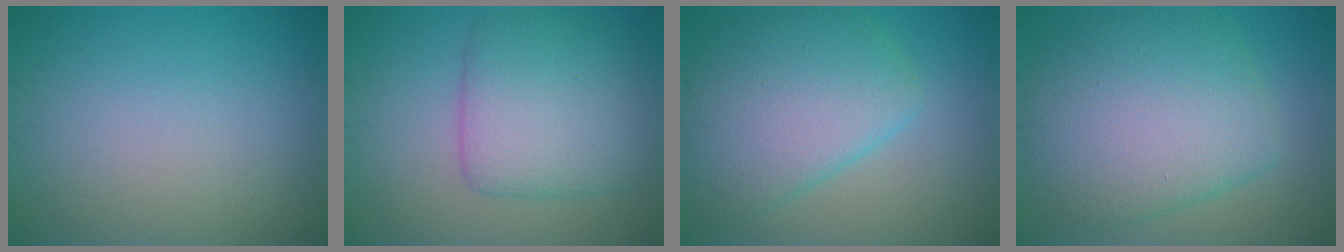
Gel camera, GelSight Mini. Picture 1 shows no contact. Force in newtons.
{"total": 6.3, "press": 6.3, "slide": 0.1}
{"total": 7.4, "press": 7.4, "slide": 0.4}
{"total": 9.0, "press": 9.0, "slide": 0.1}